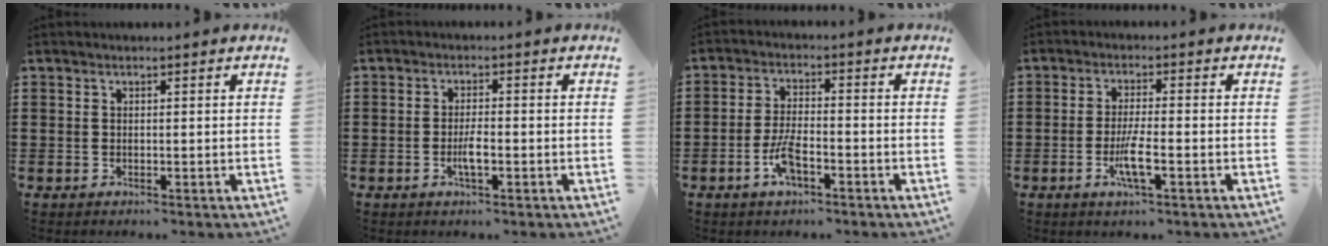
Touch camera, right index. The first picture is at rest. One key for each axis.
{"total": 3.0, "fx": -1.0, "fy": 0.6, "fz": 2.7, "tx": -0.055, "ty": -0.001, "tz": -0.020}
{"total": 5.5, "fx": -2.6, "fy": 1.9, "fz": 4.4, "tx": -0.100, "ty": -0.001, "tz": -0.053}
{"total": 4.8, "fx": -1.8, "fy": 0.7, "fz": 4.3, "tx": -0.085, "ty": -0.006, "tz": -0.036}